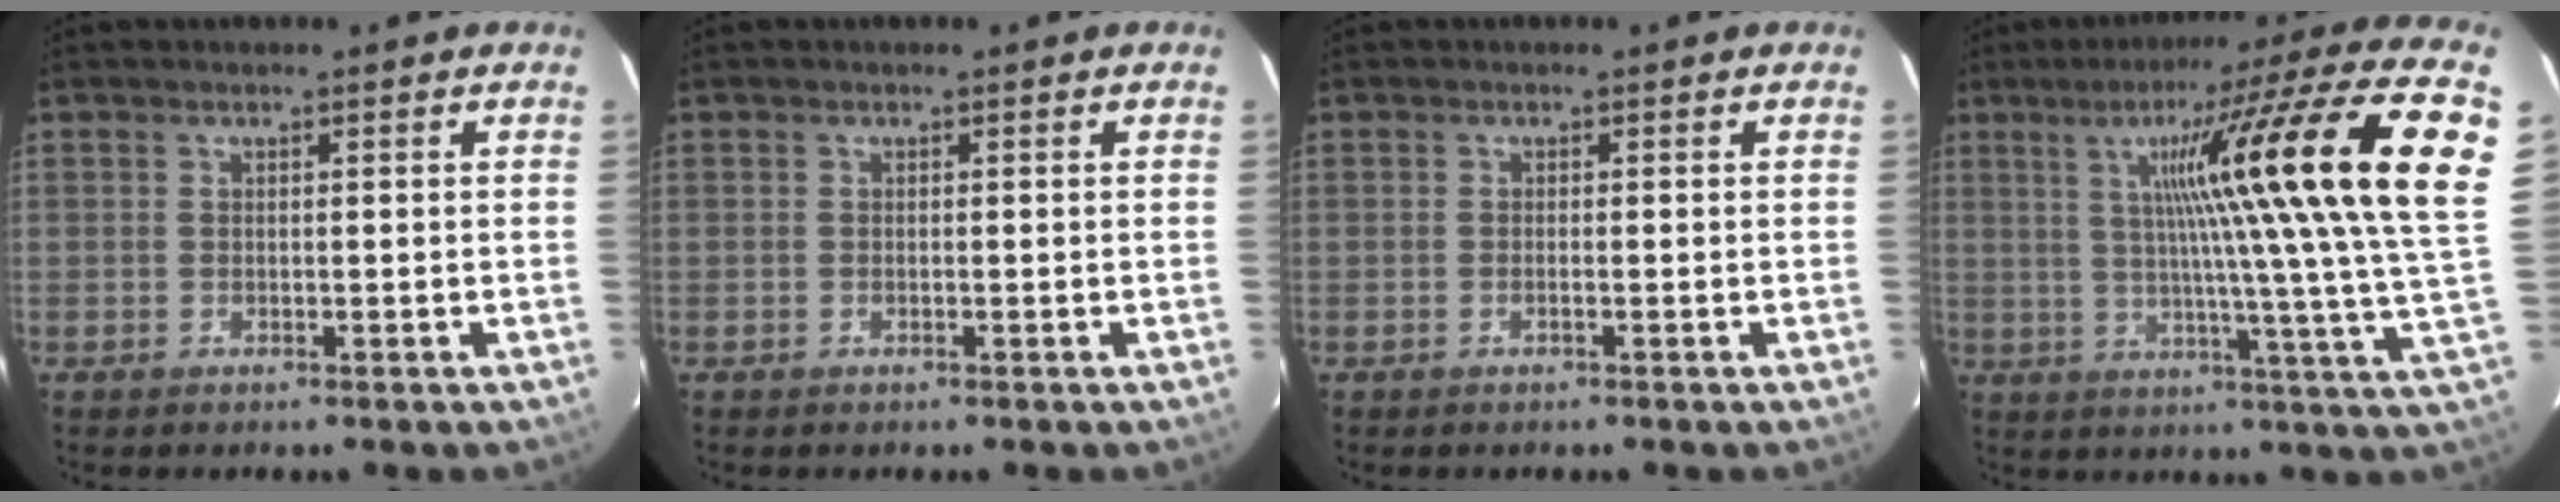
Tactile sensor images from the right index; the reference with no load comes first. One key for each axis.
{"total": 0.0}
{"total": 0.5, "fx": -0.2, "fy": 0.0, "fz": 0.5, "tx": -0.011, "ty": 0.000, "tz": -0.003}
{"total": 25.2, "fx": 7.6, "fy": -1.8, "fz": 23.9, "tx": -0.279, "ty": 0.025, "tz": 0.105}